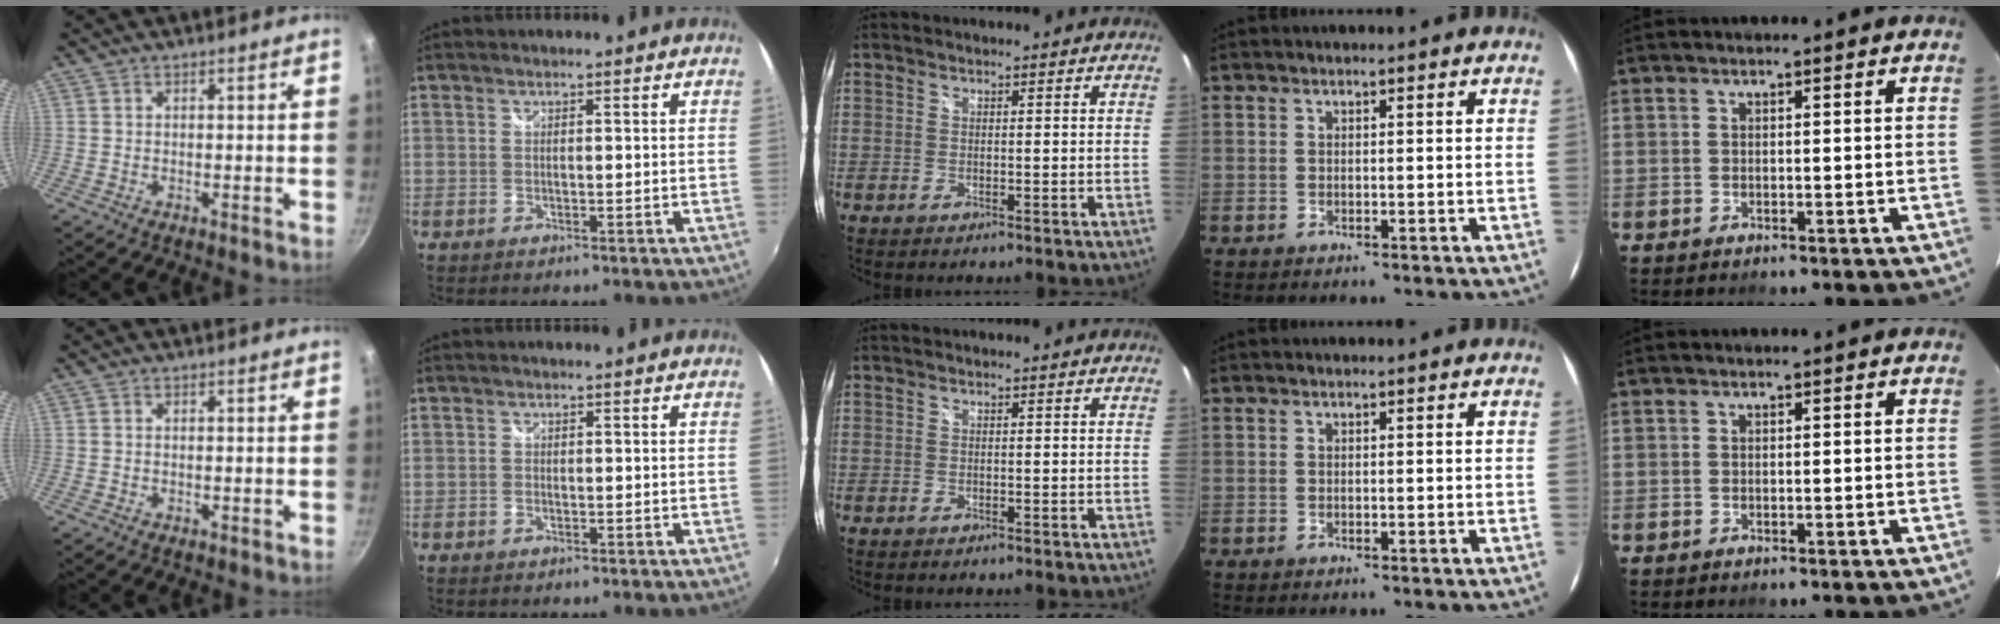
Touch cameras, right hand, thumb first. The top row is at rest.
{"thumb": {"total": 0.6, "force": [0.0, 0.4, 0.5], "torque": [-0.007, 0.001, -0.002]}, "index": {"total": 0.7, "force": [-0.5, 0.5, 0.2], "torque": [-0.003, -0.001, -0.009]}}